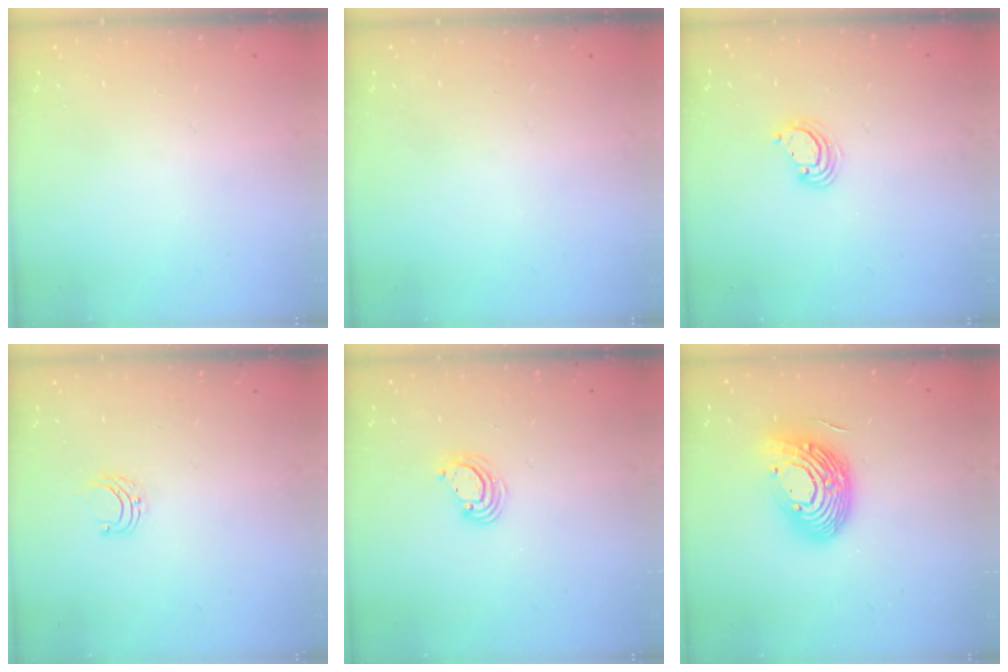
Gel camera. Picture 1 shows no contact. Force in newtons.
{"total": 0.0}
{"total": 4.1, "press": 4.1, "slide": 0.2}
{"total": 4.3, "press": 4.3, "slide": 0.3}
{"total": 4.4, "press": 4.4, "slide": 0.2}
{"total": 16.1, "press": 16.0, "slide": 1.3}